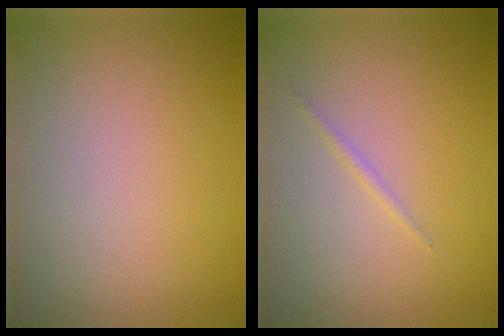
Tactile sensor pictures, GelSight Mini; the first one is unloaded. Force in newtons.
{"total": 0.6, "press": 0.6, "slide": 0.0}